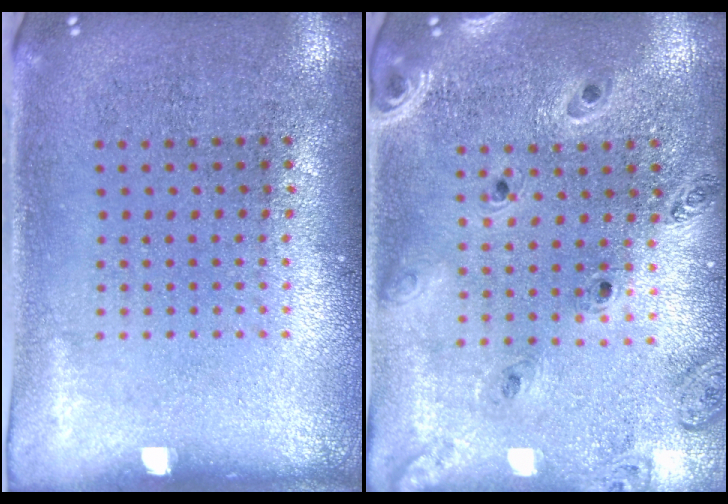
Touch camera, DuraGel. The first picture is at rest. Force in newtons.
{"total": 1.3, "press": 1.3, "slide": 0.2}